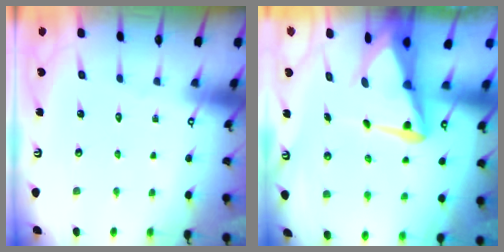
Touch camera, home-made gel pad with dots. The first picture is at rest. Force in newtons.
{"total": 7.6, "press": 7.5, "slide": 1.6}